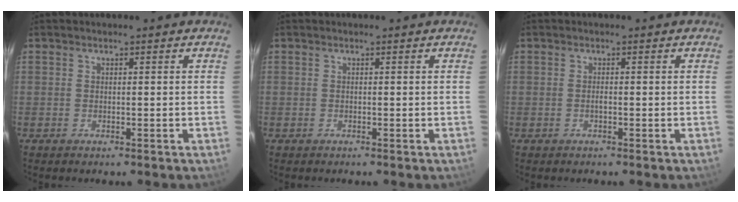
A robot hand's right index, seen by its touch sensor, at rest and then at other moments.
{"total": 0.0}
{"total": 0.7, "force": [-0.3, 0.1, 0.6], "torque": [-0.011, 0.001, -0.005]}